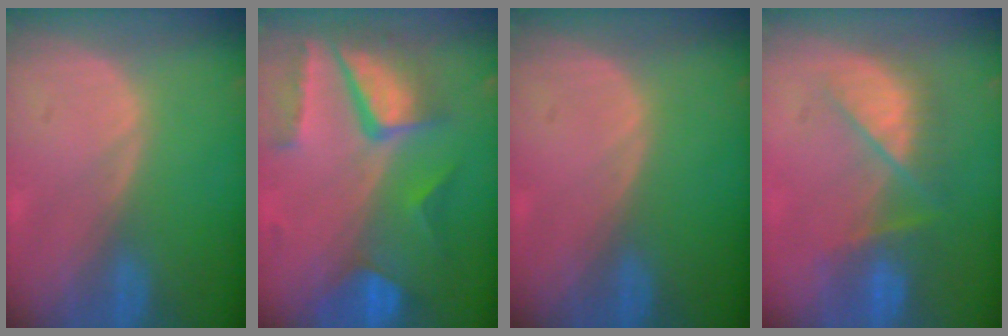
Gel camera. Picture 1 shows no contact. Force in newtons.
{"total": 10.4, "press": 8.8, "slide": 5.5}
{"total": 0.0}
{"total": 7.3, "press": 7.1, "slide": 1.7}